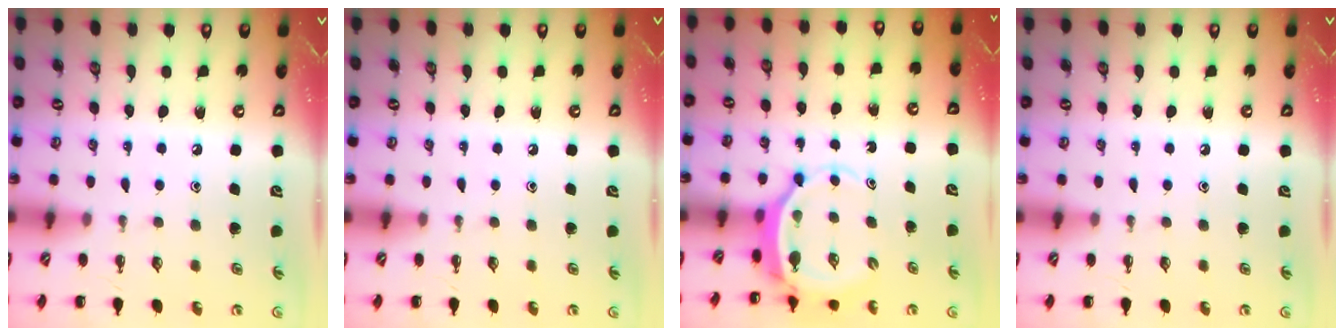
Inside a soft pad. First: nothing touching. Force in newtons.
{"total": 0.0}
{"total": 6.4, "press": 6.4, "slide": 0.6}
{"total": 0.0}